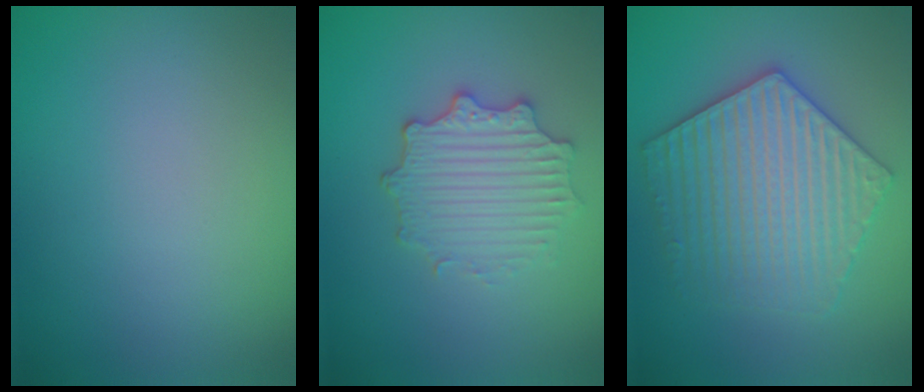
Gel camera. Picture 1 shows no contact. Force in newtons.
{"total": 3.5, "press": 3.2, "slide": 1.5}
{"total": 6.2, "press": 6.1, "slide": 1.0}